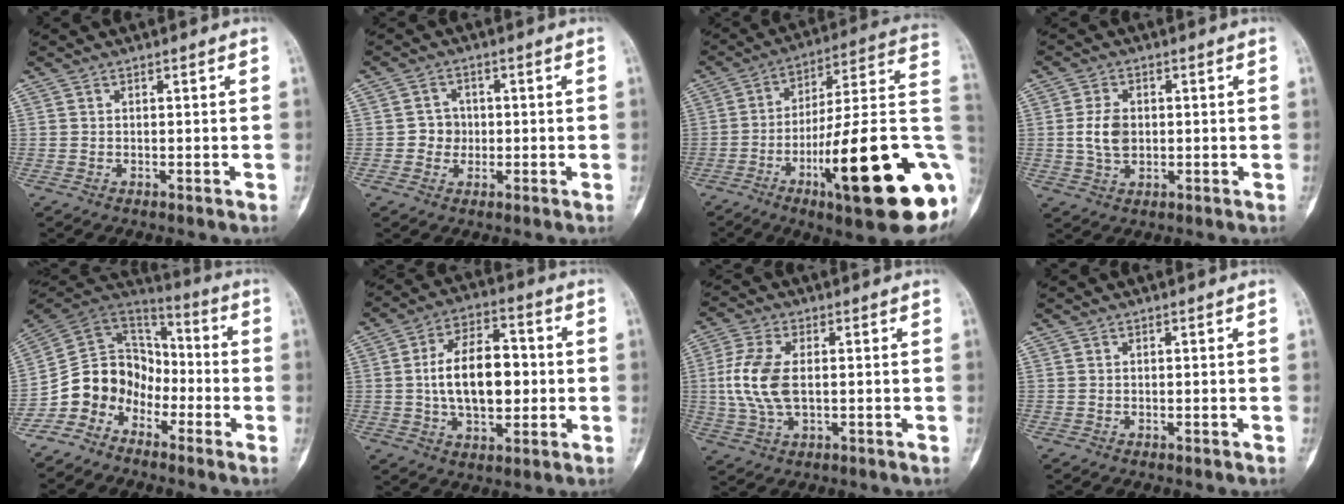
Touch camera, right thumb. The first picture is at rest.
{"total": 3.8, "force": [-0.3, 3.7, 1.1], "torque": [0.015, 0.011, -0.011]}
{"total": 28.8, "force": [-8.5, 6.0, 26.8], "torque": [-0.336, 0.021, -0.124]}
{"total": 5.8, "force": [0.1, 4.0, 4.2], "torque": [-0.068, 0.000, 0.002]}
{"total": 12.5, "force": [-6.8, 9.6, 4.0], "torque": [-0.042, 0.094, -0.139]}
{"total": 14.9, "force": [0.0, 8.6, 12.2], "torque": [-0.177, 0.020, -0.001]}
{"total": 10.3, "force": [0.2, 5.6, 8.6], "torque": [-0.194, 0.002, 0.004]}
{"total": 0.0}